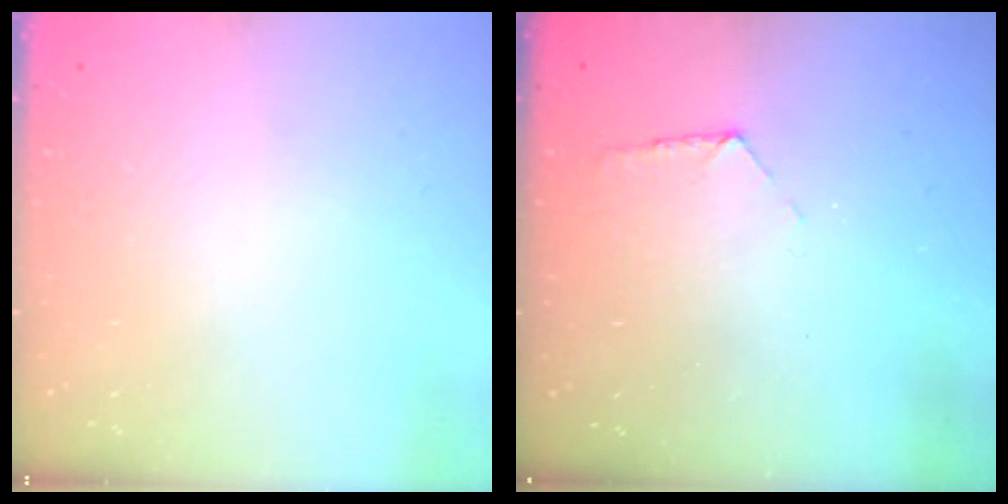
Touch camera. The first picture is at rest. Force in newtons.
{"total": 6.0, "press": 6.0, "slide": 0.5}